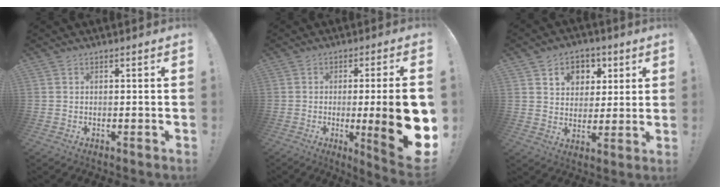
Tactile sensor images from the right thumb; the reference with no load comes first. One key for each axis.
{"total": 17.6, "fx": -2.5, "fy": 1.5, "fz": 17.3, "tx": -0.251, "ty": -0.008, "tz": -0.029}
{"total": 8.4, "fx": 3.7, "fy": 7.2, "fz": 2.5, "tx": -0.021, "ty": -0.027, "tz": 0.072}